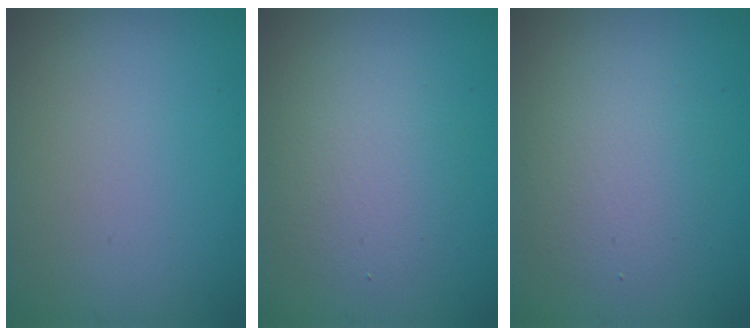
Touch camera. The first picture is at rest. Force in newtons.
{"total": 2.0, "press": 2.0, "slide": 0.2}
{"total": 2.0, "press": 2.0, "slide": 0.2}